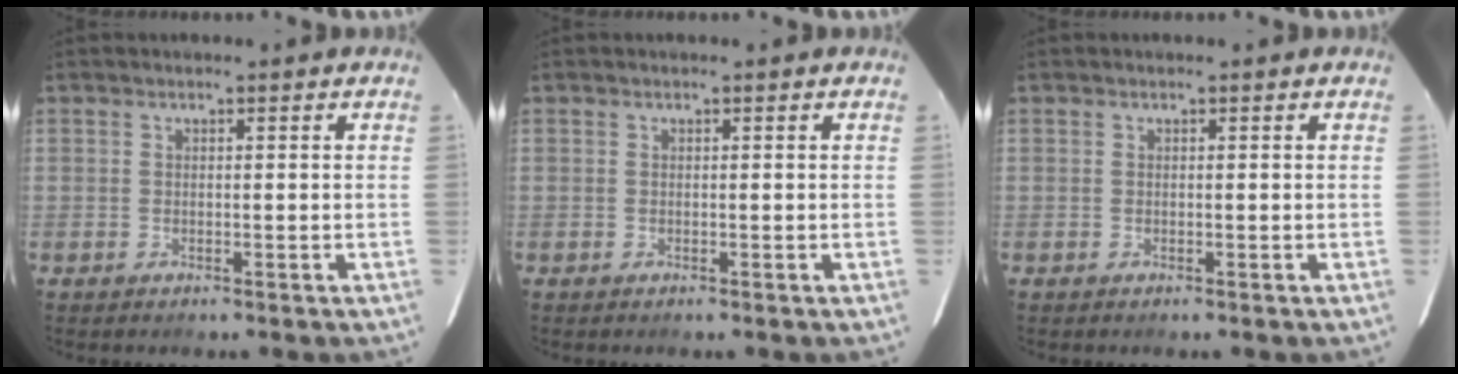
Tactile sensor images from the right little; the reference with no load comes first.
{"total": 0.0}
{"total": 0.0}